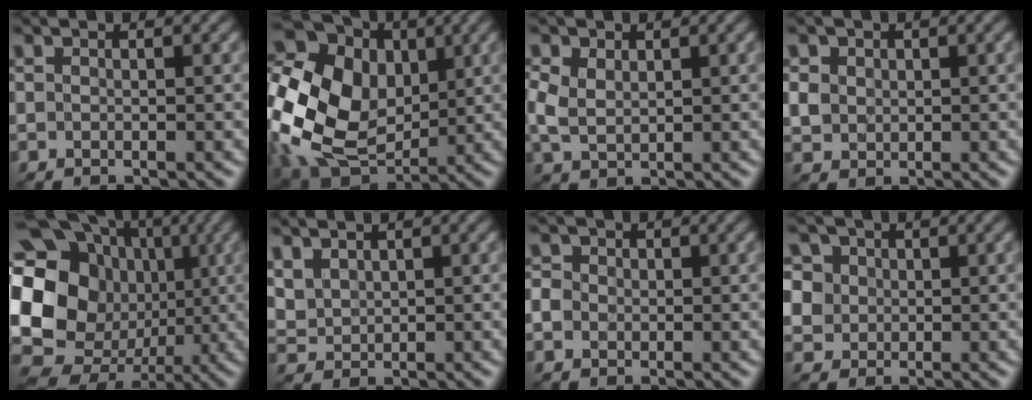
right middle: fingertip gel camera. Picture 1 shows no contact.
{"total": 17.0, "force": [0.9, 13.9, 9.9], "torque": [-0.244, 0.017, 0.013]}
{"total": 3.0, "force": [0.8, 2.2, 1.9], "torque": [-0.057, 0.006, 0.017]}
{"total": 1.9, "force": [0.4, 1.8, 0.6], "torque": [-0.018, 0.002, 0.015]}
{"total": 21.7, "force": [1.6, 19.1, 10.2], "torque": [-0.223, 0.028, -0.007]}
{"total": 2.6, "force": [1.5, 1.8, 1.1], "torque": [-0.043, 0.001, 0.040]}
{"total": 3.4, "force": [0.0, 3.1, 1.4], "torque": [-0.018, 0.027, -0.021]}
{"total": 7.9, "force": [2.8, 6.7, 3.1], "torque": [-0.077, 0.032, 0.027]}